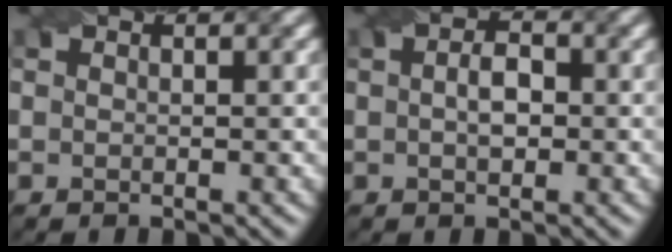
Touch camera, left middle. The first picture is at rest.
{"total": 2.3, "force": [-0.2, 1.2, 1.9], "torque": [-0.037, 0.005, -0.003]}